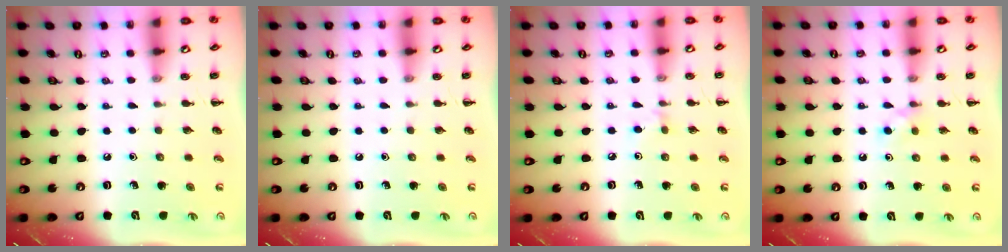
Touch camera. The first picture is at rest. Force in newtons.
{"total": 0.0}
{"total": 4.5, "press": 4.3, "slide": 1.6}
{"total": 2.9, "press": 2.7, "slide": 1.1}